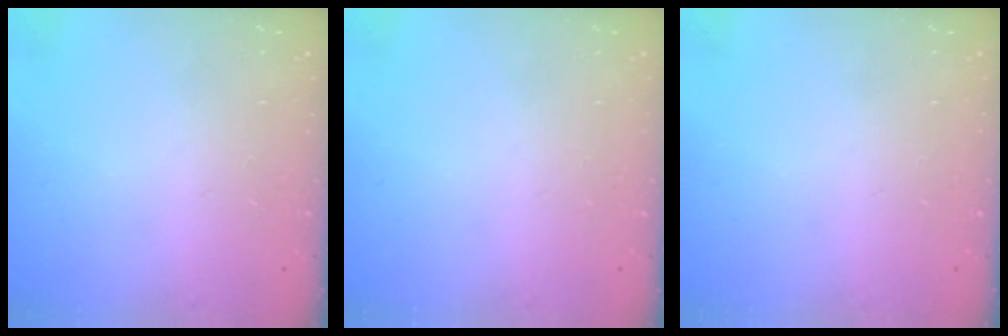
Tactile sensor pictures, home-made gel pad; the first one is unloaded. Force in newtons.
{"total": 0.0}
{"total": 0.0}